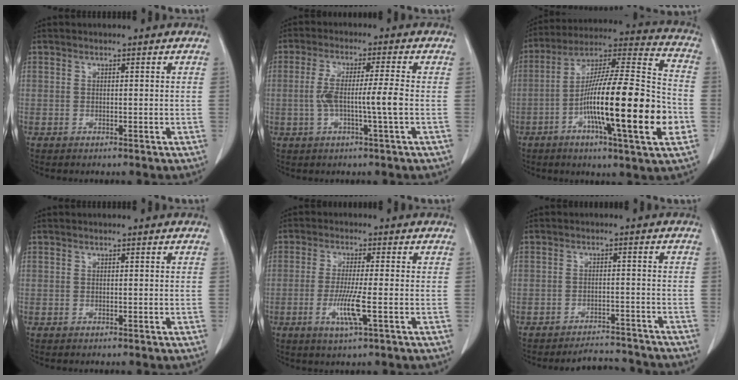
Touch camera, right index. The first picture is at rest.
{"total": 6.6, "force": [-1.0, -0.4, 6.5], "torque": [-0.130, 0.005, -0.017]}
{"total": 23.2, "force": [-6.2, 1.6, 22.3], "torque": [-0.357, -0.010, -0.106]}
{"total": 0.0}
{"total": 5.7, "force": [-1.7, -0.3, 5.5], "torque": [-0.112, -0.016, -0.034]}
{"total": 6.8, "force": [-6.6, 1.3, 0.3], "torque": [0.004, 0.008, -0.088]}